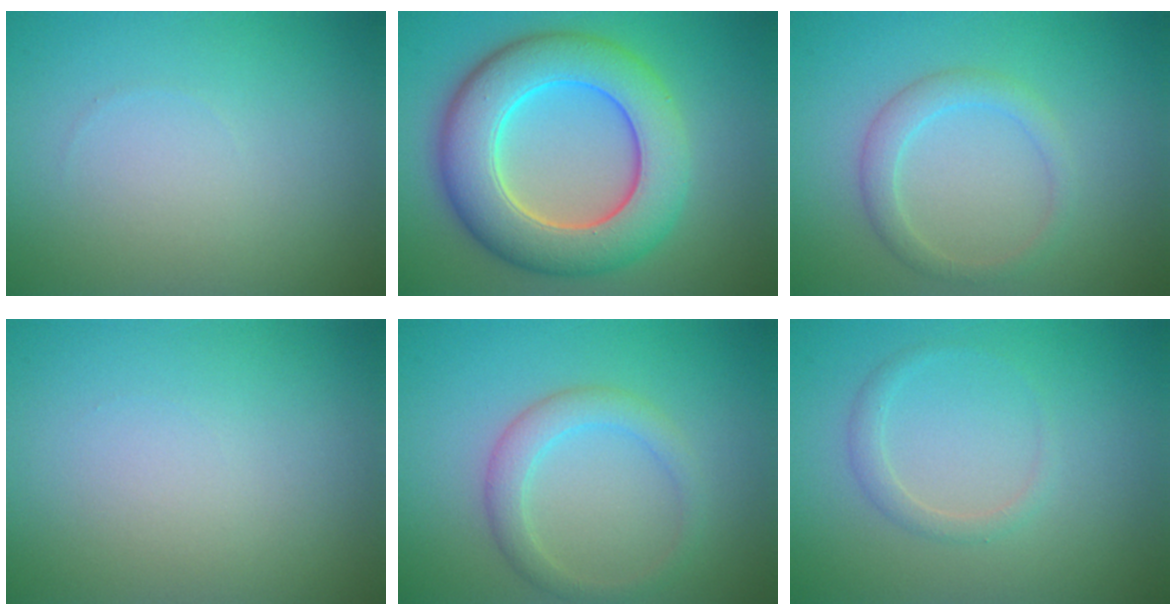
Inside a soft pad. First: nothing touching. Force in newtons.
{"total": 9.9, "press": 9.9, "slide": 0.3}
{"total": 2.3, "press": 2.3, "slide": 0.1}
{"total": 0.0}
{"total": 2.7, "press": 2.7, "slide": 0.0}
{"total": 1.3, "press": 1.3, "slide": 0.1}